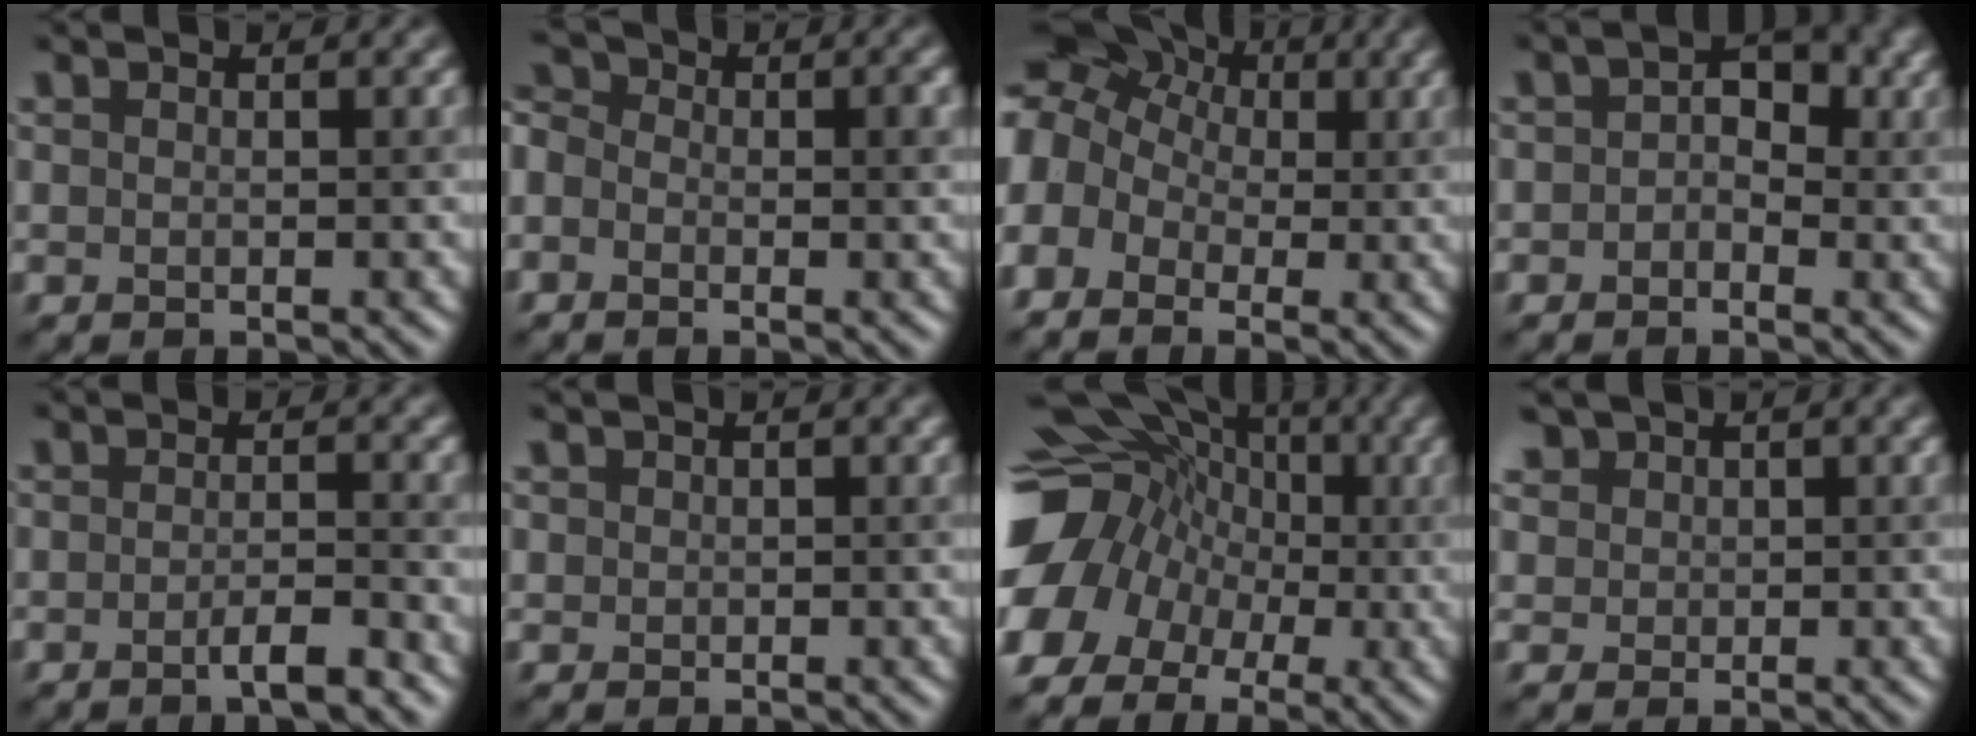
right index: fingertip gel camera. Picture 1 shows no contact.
{"total": 3.8, "force": [-0.4, 2.7, 2.6], "torque": [-0.043, 0.030, -0.017]}
{"total": 8.9, "force": [0.9, 7.4, 4.9], "torque": [-0.108, 0.043, -0.007]}
{"total": 2.4, "force": [-0.1, 1.6, 1.7], "torque": [-0.020, 0.020, -0.003]}
{"total": 2.2, "force": [-1.5, 0.2, 1.7], "torque": [-0.024, 0.014, -0.025]}
{"total": 0.7, "force": [0.1, 0.0, -0.7], "torque": [0.014, 0.008, 0.011]}
{"total": 13.3, "force": [-2.2, 11.6, 6.2], "torque": [-0.133, 0.017, -0.060]}
{"total": 2.3, "force": [1.5, 1.7, 0.0], "torque": [-0.009, 0.016, 0.040]}